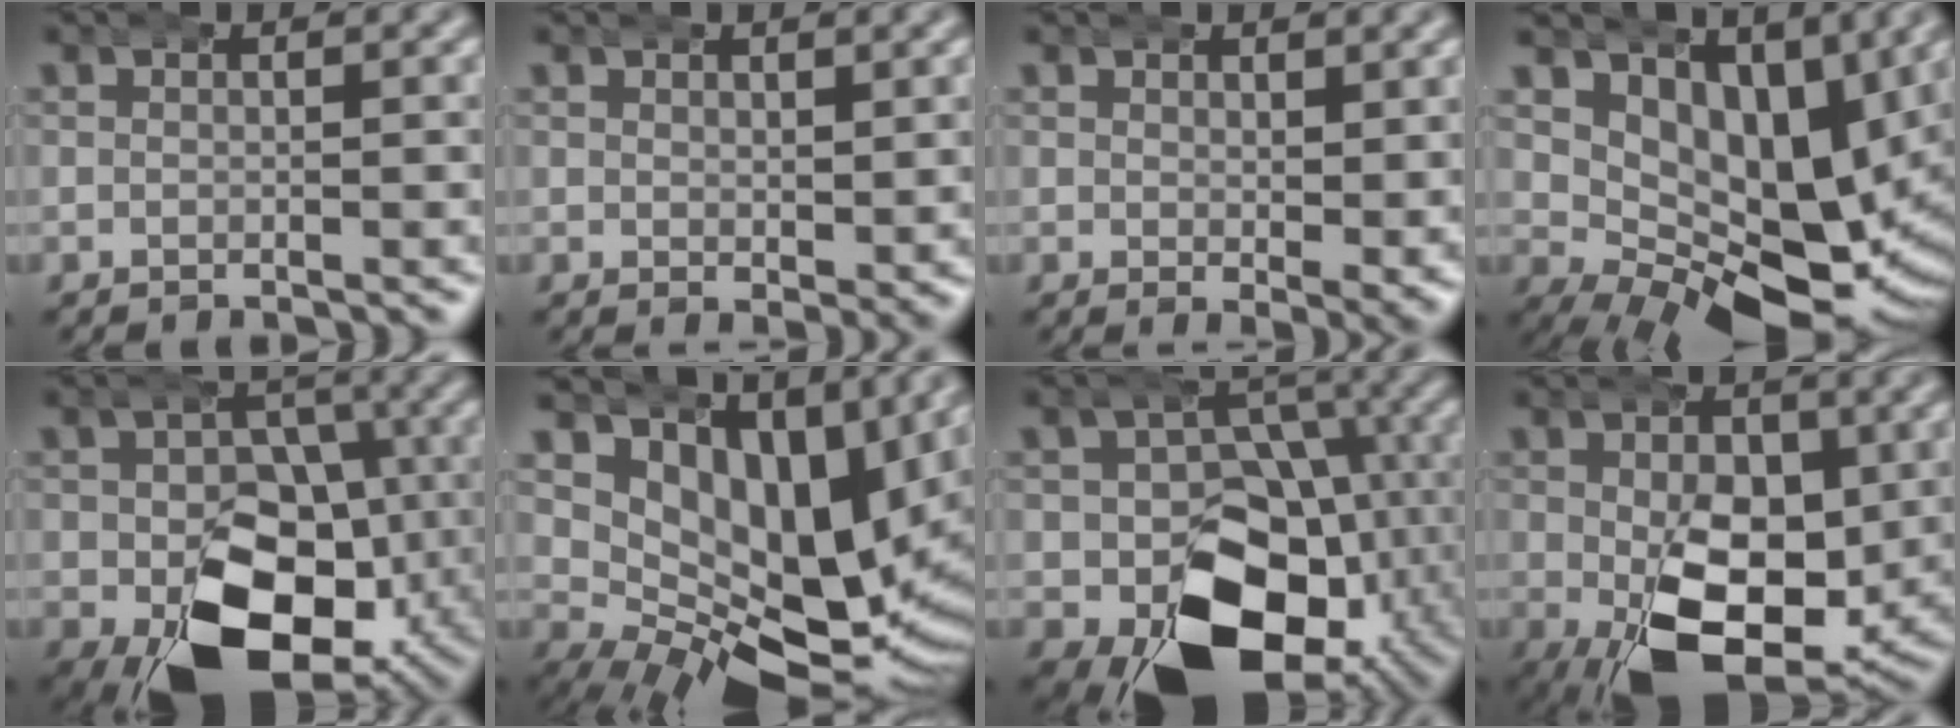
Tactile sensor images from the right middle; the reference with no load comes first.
{"total": 1.9, "force": [1.8, 0.3, 0.4], "torque": [0.003, -0.002, 0.033]}
{"total": 2.3, "force": [1.9, 0.2, 1.2], "torque": [-0.003, -0.005, 0.033]}
{"total": 12.4, "force": [1.9, 7.5, 9.6], "torque": [-0.156, -0.032, 0.044]}
{"total": 12.6, "force": [-2.9, 8.6, 8.7], "torque": [-0.144, -0.049, -0.026]}
{"total": 14.9, "force": [3.5, 8.9, 11.4], "torque": [-0.177, -0.016, 0.063]}
{"total": 16.1, "force": [-4.6, 11.4, 10.3], "torque": [-0.182, -0.071, -0.044]}
{"total": 10.2, "force": [-0.8, 5.9, 8.3], "torque": [-0.154, -0.037, 0.004]}